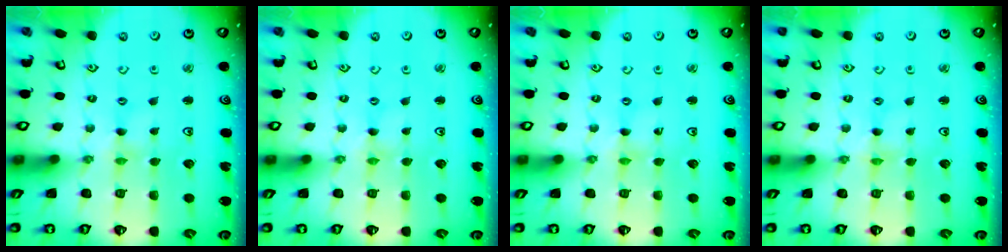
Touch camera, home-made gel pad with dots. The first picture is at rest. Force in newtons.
{"total": 0.0}
{"total": 0.0}
{"total": 0.0}